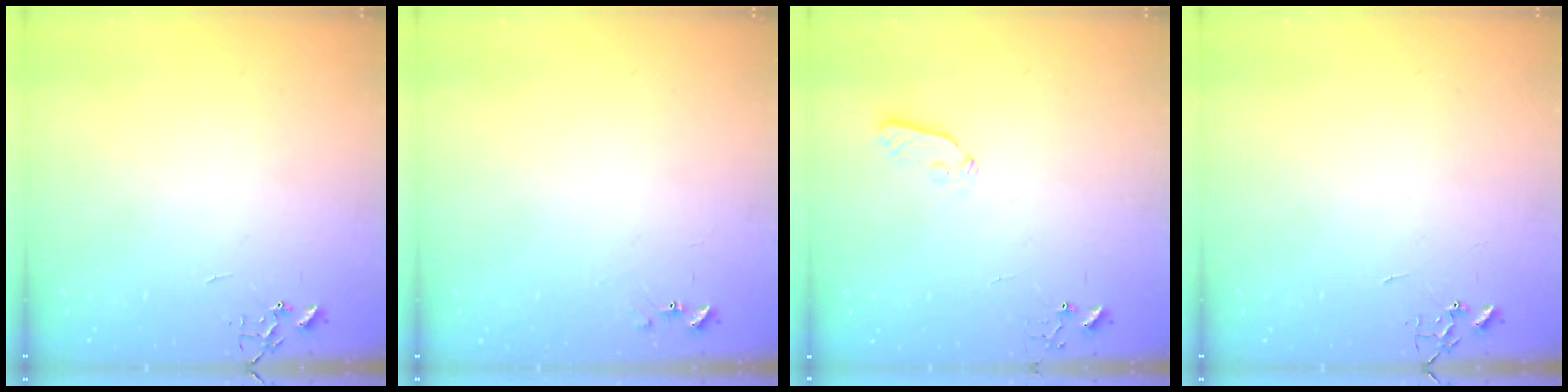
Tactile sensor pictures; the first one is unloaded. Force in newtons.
{"total": 6.0, "press": 5.9, "slide": 0.6}
{"total": 3.6, "press": 3.6, "slide": 0.5}
{"total": 0.0}